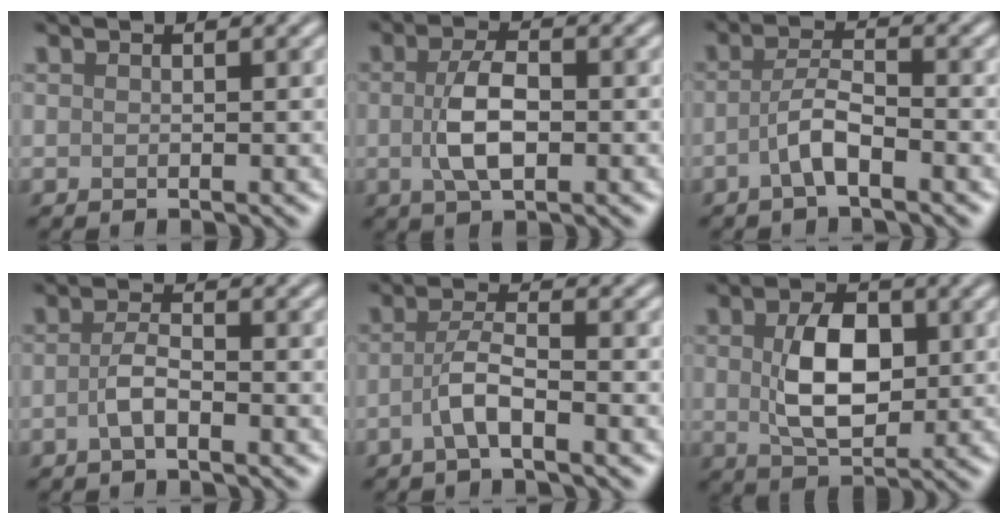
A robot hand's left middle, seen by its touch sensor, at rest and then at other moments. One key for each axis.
{"total": 4.3, "fx": -0.3, "fy": 2.0, "fz": 3.8, "tx": -0.080, "ty": 0.002, "tz": -0.006}
{"total": 2.9, "fx": -1.3, "fy": 0.7, "fz": 2.5, "tx": -0.049, "ty": 0.008, "tz": -0.032}
{"total": 2.1, "fx": -0.9, "fy": 0.7, "fz": 1.8, "tx": -0.038, "ty": 0.004, "tz": -0.021}
{"total": 3.0, "fx": -1.3, "fy": 0.7, "fz": 2.7, "tx": -0.053, "ty": 0.008, "tz": -0.031}
{"total": 6.3, "fx": 0.5, "fy": 3.8, "fz": 5.0, "tx": -0.099, "ty": 0.000, "tz": 0.012}